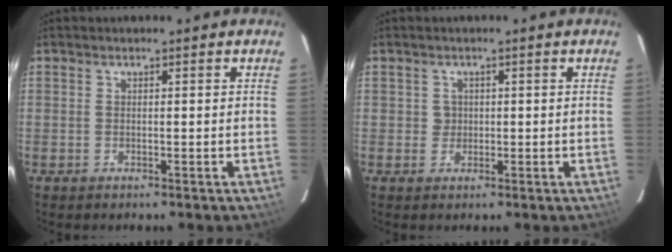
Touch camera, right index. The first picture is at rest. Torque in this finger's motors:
{"motor_torque": [-0.17, 0.08, 0.02, 0.00]}